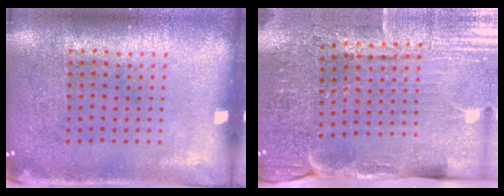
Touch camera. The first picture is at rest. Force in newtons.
{"total": 3.6, "press": 3.5, "slide": 0.7}